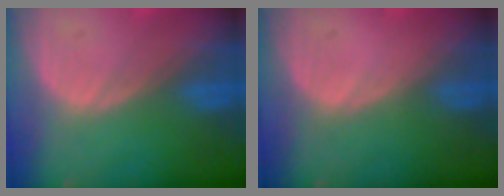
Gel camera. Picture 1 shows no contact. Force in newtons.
{"total": 0.0}